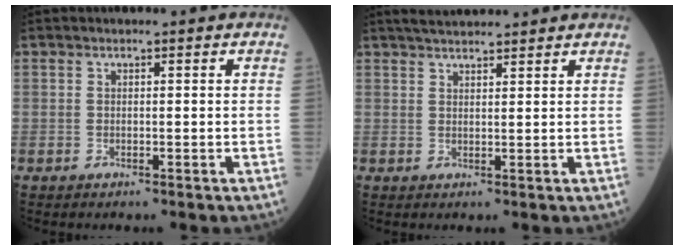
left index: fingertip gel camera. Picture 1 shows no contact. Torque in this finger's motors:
{"motor_torque": [1.04, -1.10, 0.13, 0.06]}